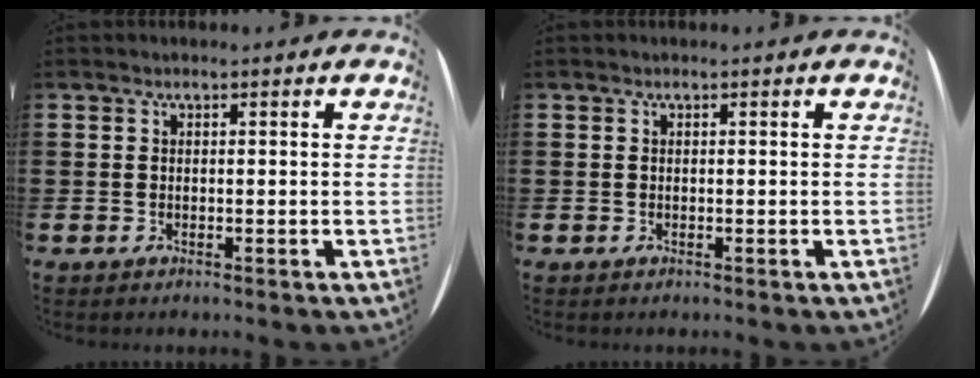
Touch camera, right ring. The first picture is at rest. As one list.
[{"total": 0.0}]